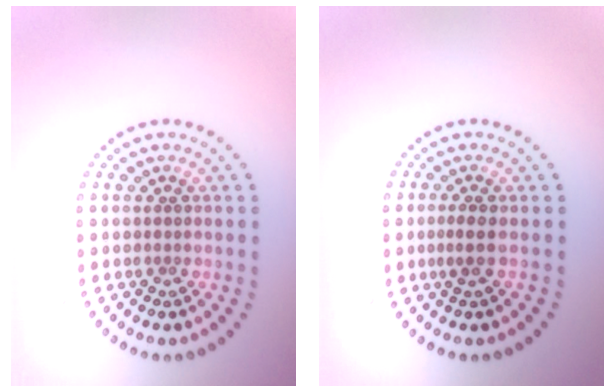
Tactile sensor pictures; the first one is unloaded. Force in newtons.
{"total": 1.4, "press": 1.2, "slide": 0.8}